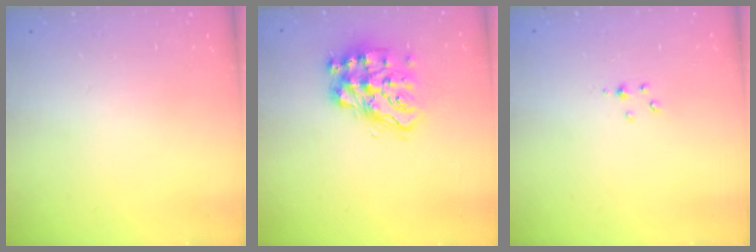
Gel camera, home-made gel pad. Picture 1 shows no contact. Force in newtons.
{"total": 14.6, "press": 14.4, "slide": 2.0}
{"total": 2.5, "press": 2.5, "slide": 0.3}